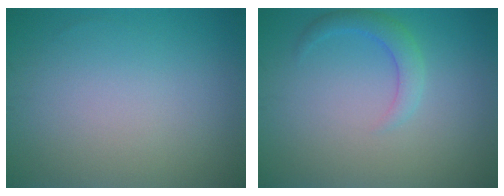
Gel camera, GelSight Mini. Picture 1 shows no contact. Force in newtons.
{"total": 2.2, "press": 2.1, "slide": 0.2}